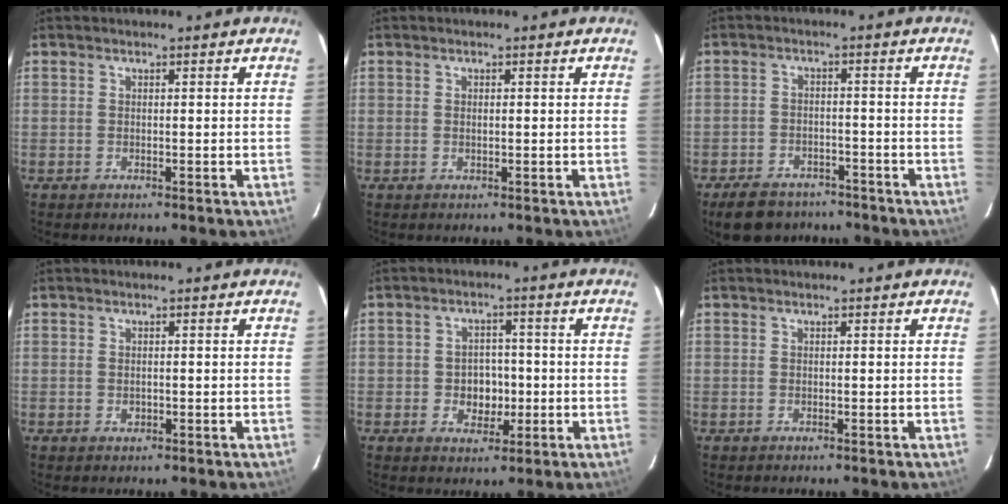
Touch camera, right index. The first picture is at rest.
{"total": 0.6, "force": [0.1, 0.2, 0.5], "torque": [-0.011, 0.002, 0.002]}
{"total": 11.0, "force": [-8.6, 5.6, 4.0], "torque": [-0.105, 0.007, -0.122]}
{"total": 1.0, "force": [-0.2, 0.9, 0.6], "torque": [-0.008, 0.000, -0.003]}
{"total": 5.3, "force": [-1.1, 4.5, 2.6], "torque": [-0.051, 0.009, -0.008]}
{"total": 0.0}